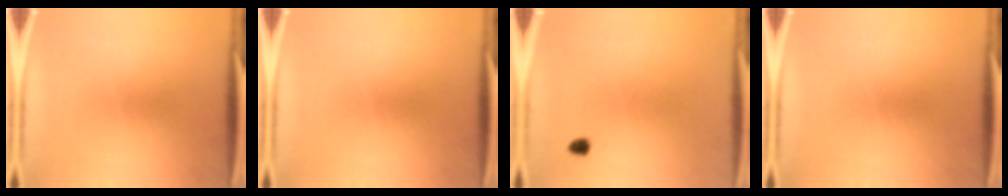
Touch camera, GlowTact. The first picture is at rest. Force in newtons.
{"total": 0.0}
{"total": 1.2}
{"total": 0.0}